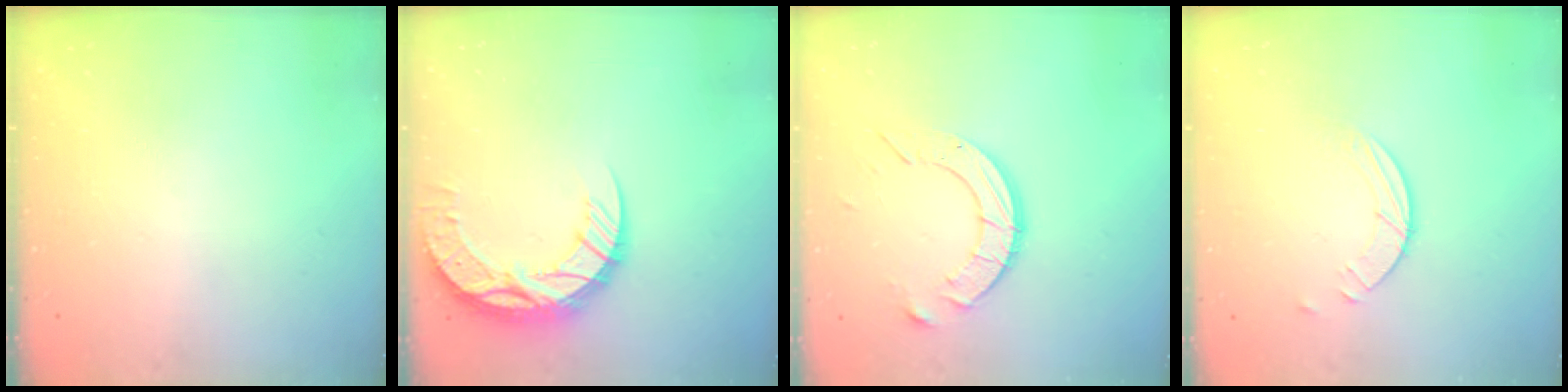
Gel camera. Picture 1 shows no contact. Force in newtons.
{"total": 13.3, "press": 13.2, "slide": 1.0}
{"total": 9.8, "press": 9.8, "slide": 0.9}
{"total": 2.6, "press": 2.6, "slide": 0.3}